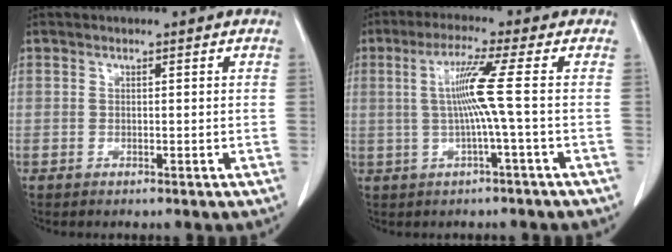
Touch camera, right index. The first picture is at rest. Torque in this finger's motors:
{"motor_torque": [0.84, 0.22, 0.31, 0.11]}